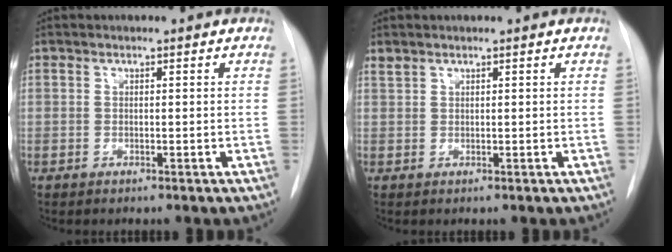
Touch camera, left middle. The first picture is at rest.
{"total": 1.0, "force": [0.9, 0.4, 0.2], "torque": [-0.007, 0.009, 0.020]}